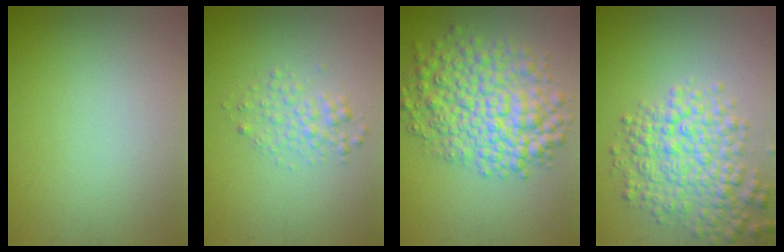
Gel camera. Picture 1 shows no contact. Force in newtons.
{"total": 1.9, "press": 1.9, "slide": 0.1}
{"total": 7.5, "press": 7.5, "slide": 0.2}
{"total": 5.5, "press": 5.5, "slide": 0.2}